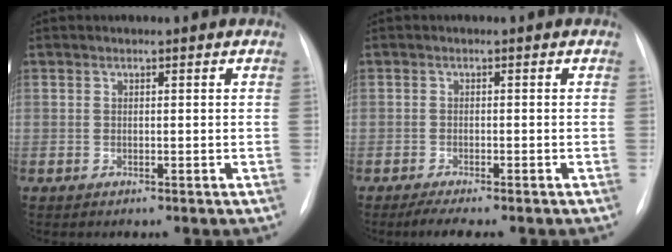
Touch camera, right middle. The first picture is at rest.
{"total": 3.6, "force": [-2.9, 0.7, 2.1], "torque": [-0.038, -0.010, -0.041]}